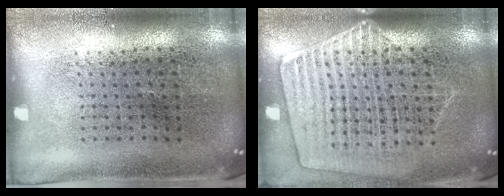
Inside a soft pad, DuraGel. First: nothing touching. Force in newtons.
{"total": 1.6, "press": 1.5, "slide": 0.5}